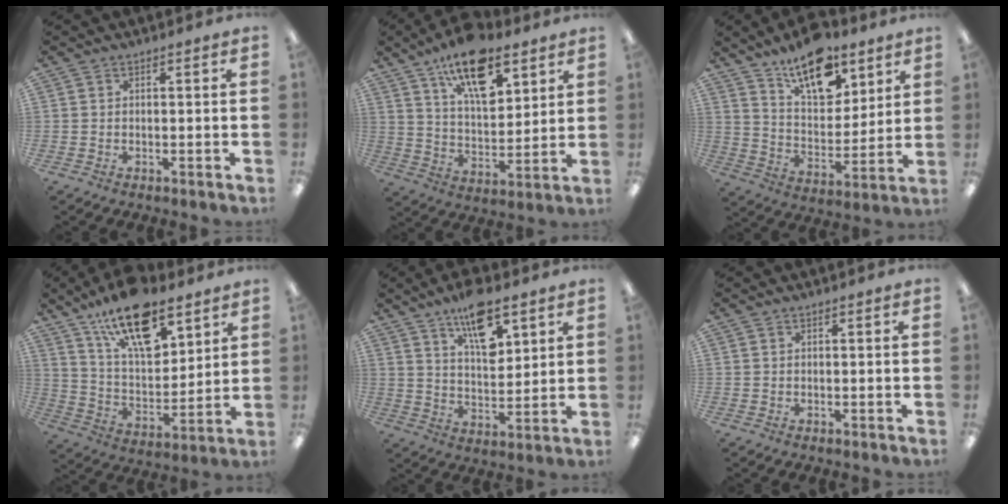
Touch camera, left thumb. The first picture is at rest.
{"total": 17.0, "force": [10.7, 7.7, 10.7], "torque": [-0.171, -0.046, 0.183]}
{"total": 16.6, "force": [11.6, 8.0, 8.8], "torque": [-0.137, -0.066, 0.203]}
{"total": 20.0, "force": [13.0, 9.0, 12.2], "torque": [-0.207, -0.064, 0.224]}
{"total": 13.3, "force": [8.3, 5.7, 8.6], "torque": [-0.135, -0.036, 0.144]}
{"total": 0.0}